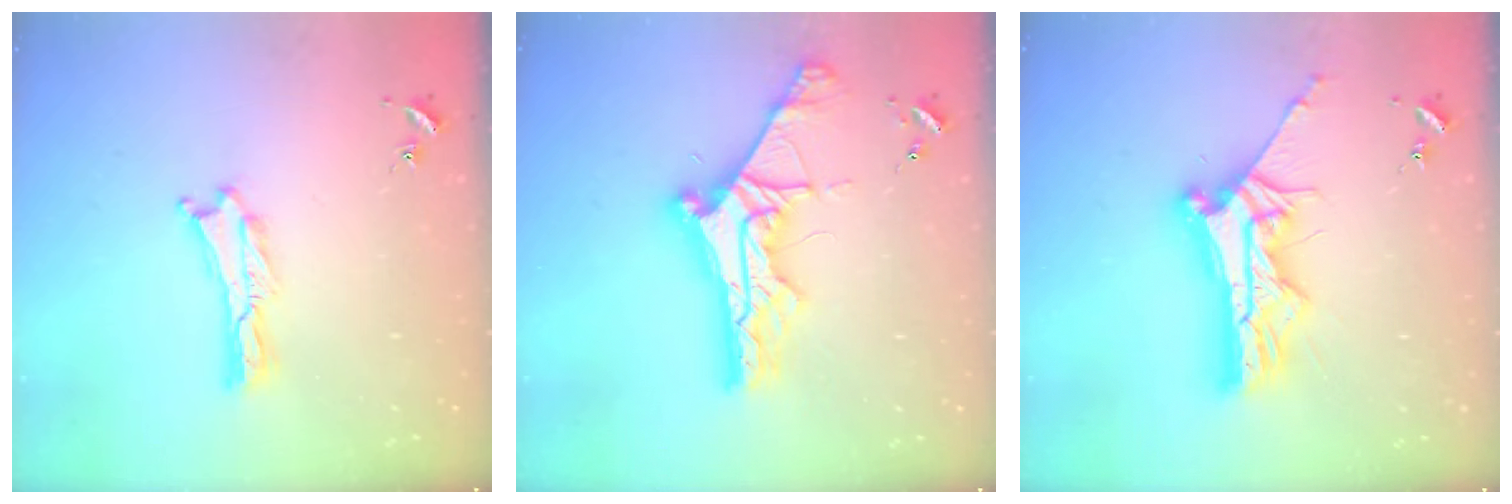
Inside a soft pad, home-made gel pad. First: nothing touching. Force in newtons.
{"total": 10.1, "press": 10.0, "slide": 1.1}
{"total": 10.4, "press": 10.4, "slide": 1.0}